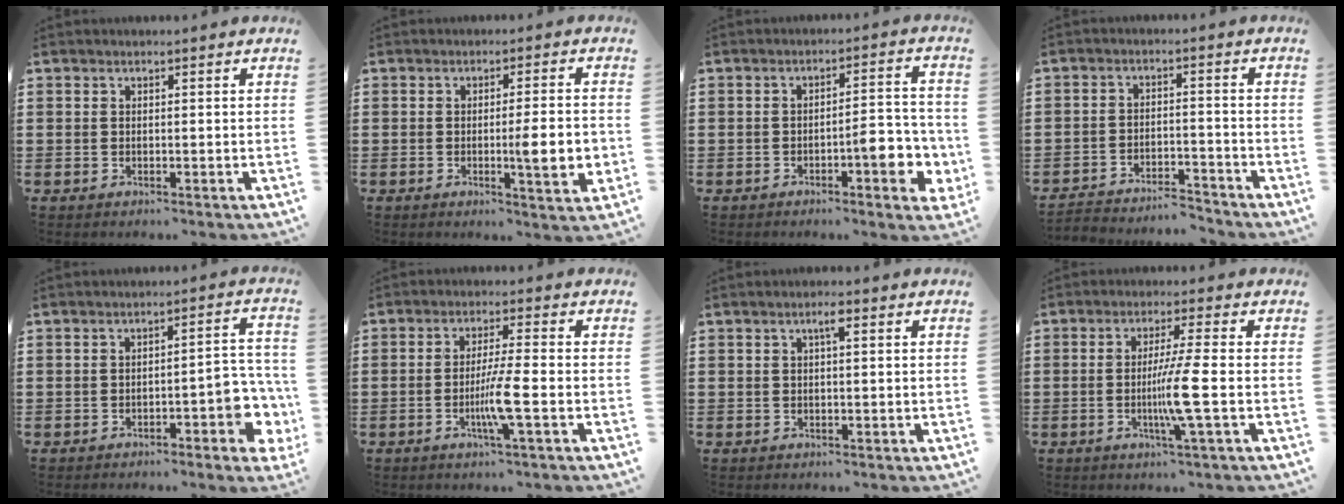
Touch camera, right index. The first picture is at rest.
{"total": 7.0, "force": [-1.0, 0.9, 6.9], "torque": [-0.095, -0.012, -0.019]}
{"total": 6.0, "force": [-2.2, 1.5, 5.4], "torque": [-0.072, -0.004, -0.040]}
{"total": 4.4, "force": [-4.3, 0.4, 0.0], "torque": [-0.007, 0.004, -0.092]}
{"total": 4.6, "force": [-2.2, 1.5, 3.8], "torque": [-0.049, 0.000, -0.042]}
{"total": 5.9, "force": [-1.8, -0.3, 5.6], "torque": [-0.108, -0.017, -0.037]}
{"total": 1.9, "force": [0.7, 0.3, 1.7], "torque": [-0.035, 0.005, 0.010]}
{"total": 7.1, "force": [-1.4, -1.0, 6.9], "torque": [-0.130, -0.022, -0.033]}